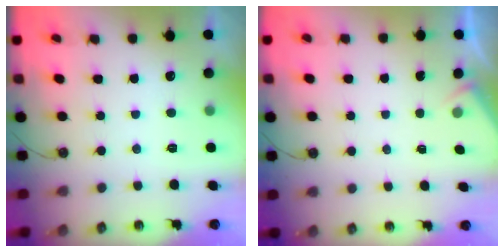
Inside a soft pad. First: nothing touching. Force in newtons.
{"total": 2.5, "press": 2.5, "slide": 0.4}